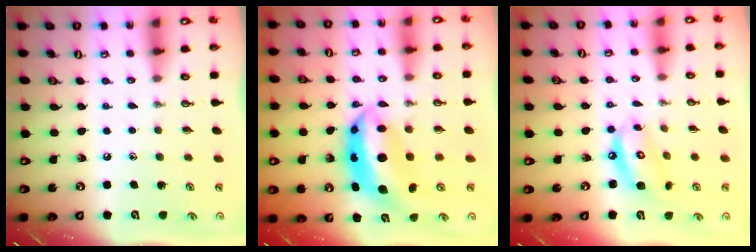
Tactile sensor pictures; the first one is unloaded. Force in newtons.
{"total": 10.2, "press": 10.2, "slide": 1.0}
{"total": 10.2, "press": 10.1, "slide": 1.0}